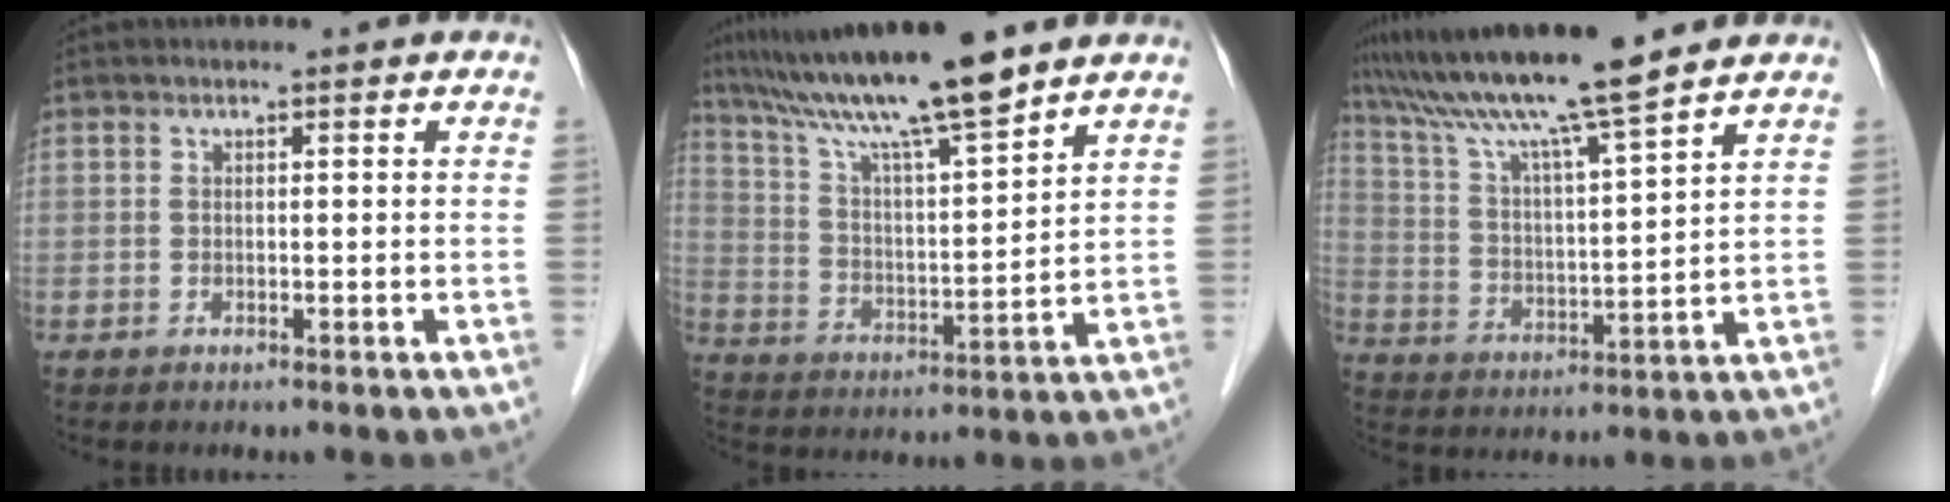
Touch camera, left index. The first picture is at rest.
{"total": 15.1, "force": [12.4, -0.4, 8.5], "torque": [-0.153, 0.007, 0.221]}
{"total": 14.3, "force": [12.1, -1.3, 7.5], "torque": [-0.141, 0.010, 0.210]}